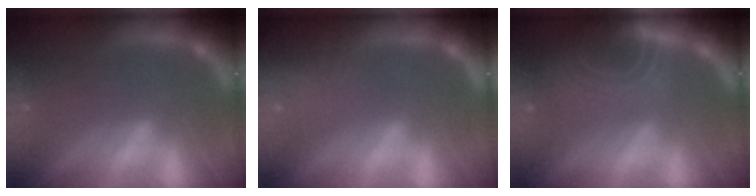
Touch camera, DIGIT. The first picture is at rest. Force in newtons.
{"total": 8.0}
{"total": 9.0}